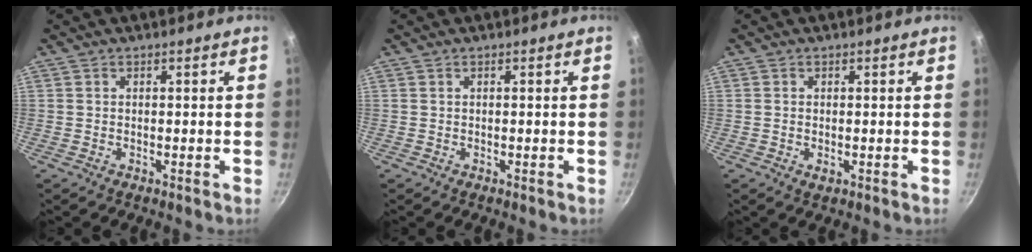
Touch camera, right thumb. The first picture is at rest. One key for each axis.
{"total": 0.0}
{"total": 1.4, "fx": -0.2, "fy": 0.8, "fz": 1.1, "tx": -0.019, "ty": -0.002, "tz": -0.003}